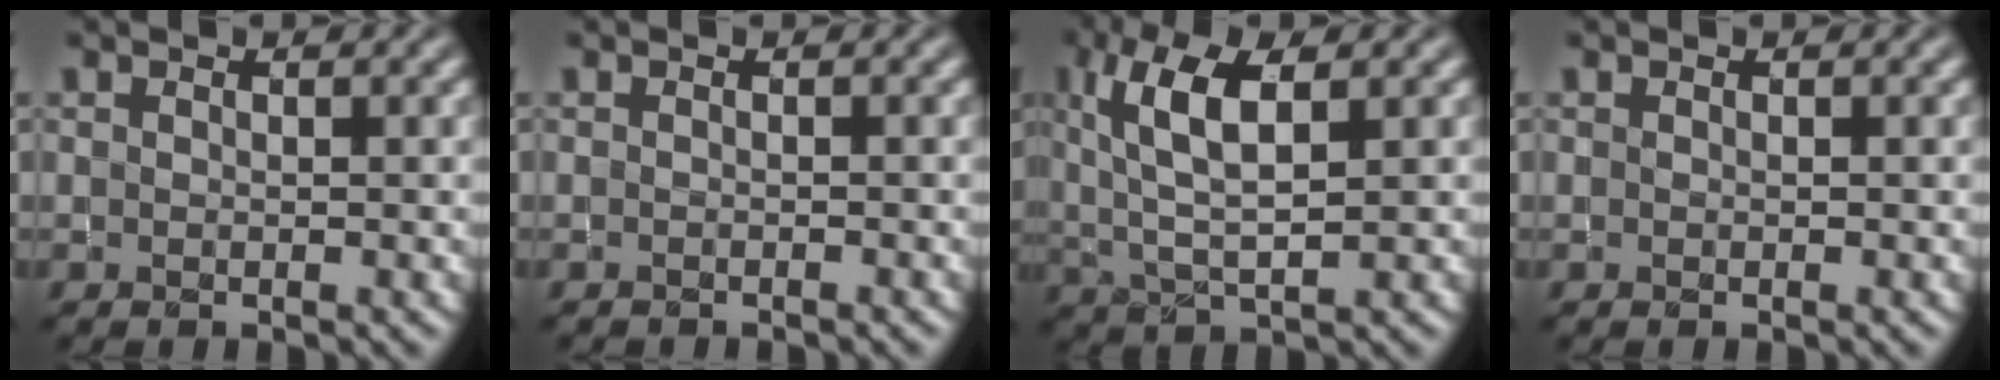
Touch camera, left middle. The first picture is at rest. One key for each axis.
{"total": 0.6, "fx": -0.6, "fy": -0.1, "fz": -0.2, "tx": 0.008, "ty": -0.003, "tz": -0.013}
{"total": 6.2, "fx": 2.3, "fy": 2.3, "fz": 5.4, "tx": -0.109, "ty": 0.009, "tz": 0.042}
{"total": 0.0}